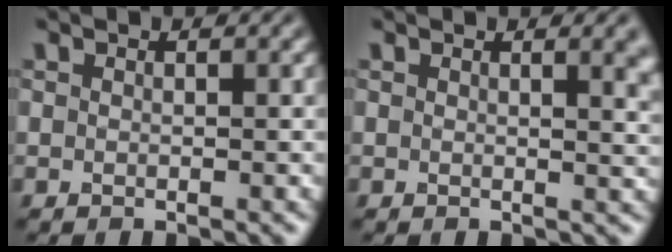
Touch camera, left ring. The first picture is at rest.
{"total": 2.9, "force": [1.2, 1.2, 2.4], "torque": [-0.014, 0.003, 0.013]}